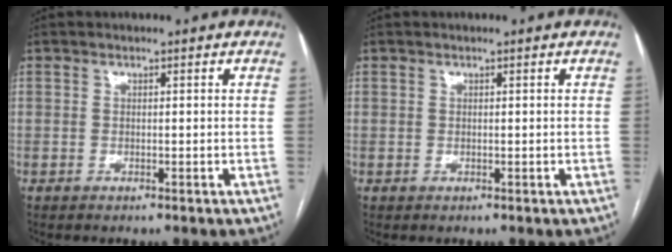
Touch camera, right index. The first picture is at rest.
{"total": 0.0}